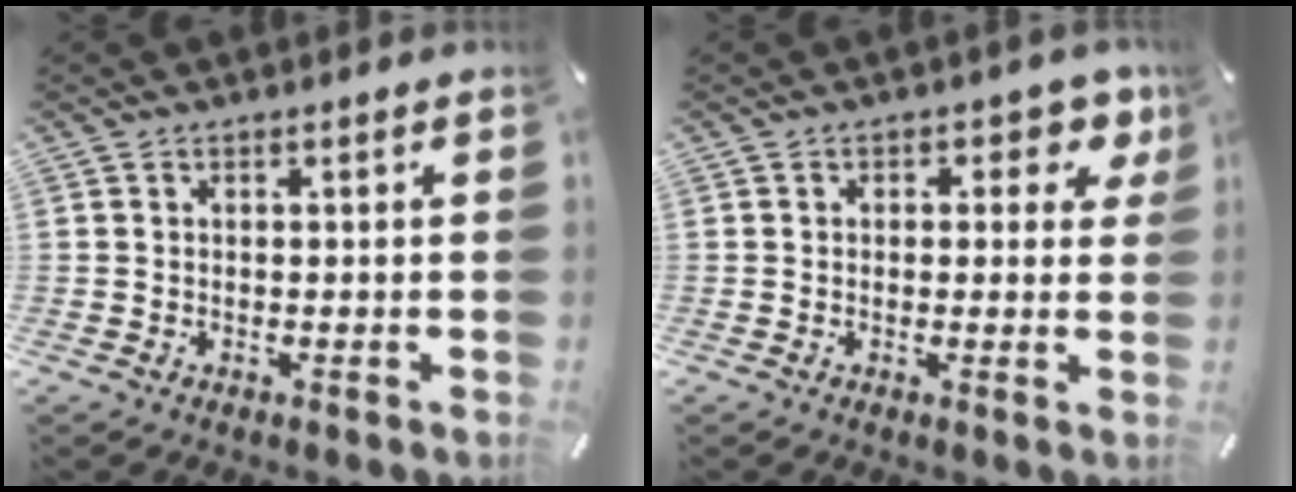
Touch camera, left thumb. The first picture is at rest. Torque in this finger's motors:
{"motor_torque": [0.07, 0.05, 0.10, 0.24, 0.06]}